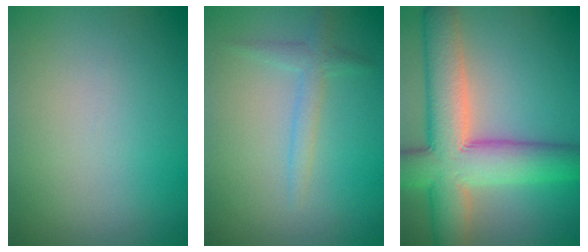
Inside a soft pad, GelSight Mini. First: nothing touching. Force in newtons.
{"total": 1.8, "press": 1.7, "slide": 0.1}
{"total": 10.6, "press": 10.6, "slide": 0.6}